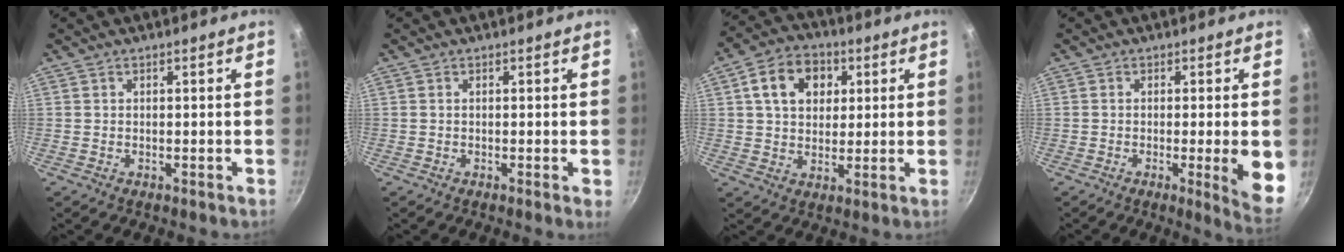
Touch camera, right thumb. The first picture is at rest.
{"total": 0.9, "force": [-0.1, -0.1, 0.8], "torque": [-0.010, -0.004, -0.006]}
{"total": 11.0, "force": [3.3, 8.3, 6.4], "torque": [-0.084, 0.007, 0.044]}
{"total": 8.0, "force": [-1.2, 0.8, 7.9], "torque": [-0.095, -0.007, -0.013]}